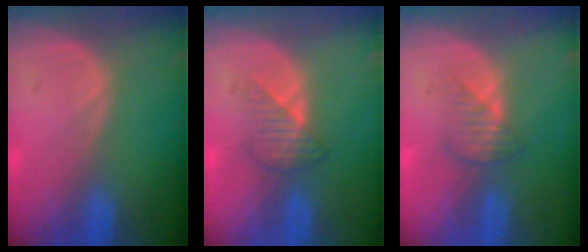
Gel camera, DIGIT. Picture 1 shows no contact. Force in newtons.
{"total": 3.5, "press": 3.2, "slide": 1.5}
{"total": 2.5, "press": 2.5, "slide": 0.4}